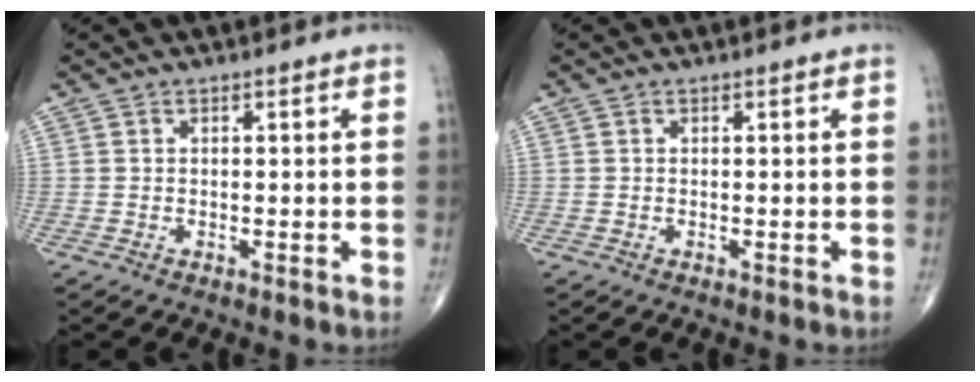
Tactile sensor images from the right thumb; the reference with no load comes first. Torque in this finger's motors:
{"motor_torque": [-0.11, -0.02, -0.27, -0.42, 0.03]}